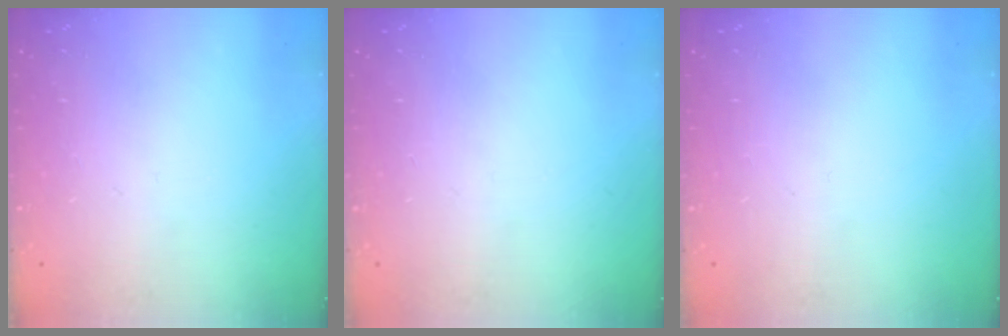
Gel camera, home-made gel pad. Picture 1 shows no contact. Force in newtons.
{"total": 0.0}
{"total": 0.0}